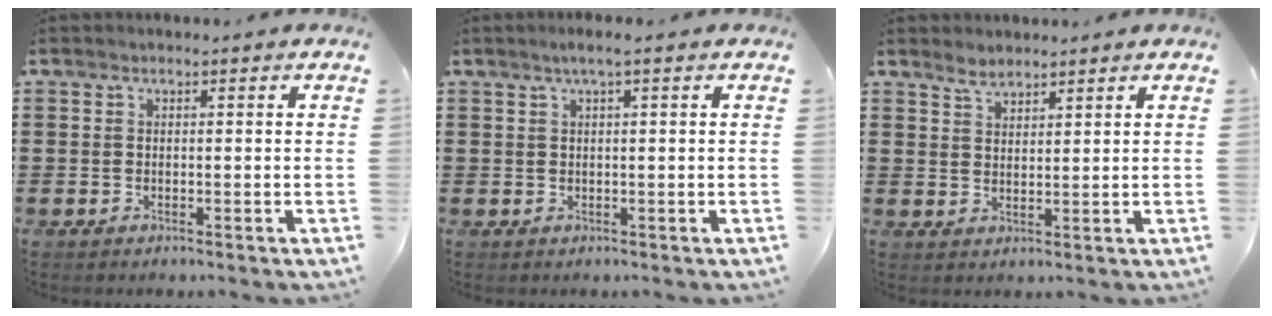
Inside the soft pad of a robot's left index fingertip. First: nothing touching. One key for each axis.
{"total": 1.6, "fx": 0.4, "fy": 0.0, "fz": 1.5, "tx": -0.027, "ty": -0.002, "tz": 0.008}
{"total": 2.4, "fx": 2.1, "fy": 0.8, "fz": 0.7, "tx": -0.018, "ty": 0.002, "tz": 0.041}